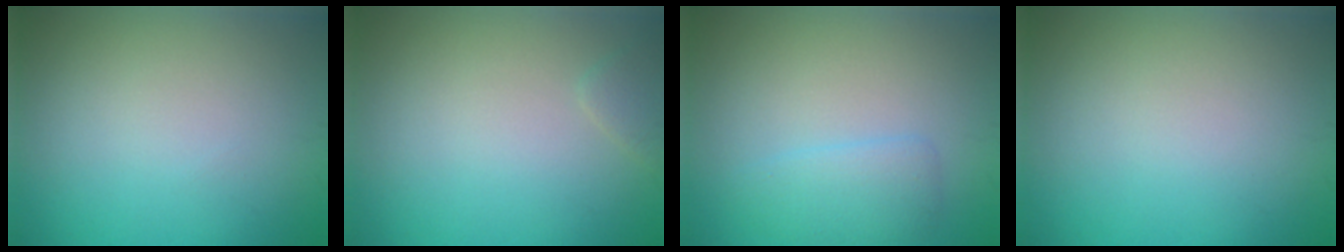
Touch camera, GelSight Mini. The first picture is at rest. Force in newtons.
{"total": 1.0, "press": 1.0, "slide": 0.0}
{"total": 2.5, "press": 2.5, "slide": 0.1}
{"total": 0.0}